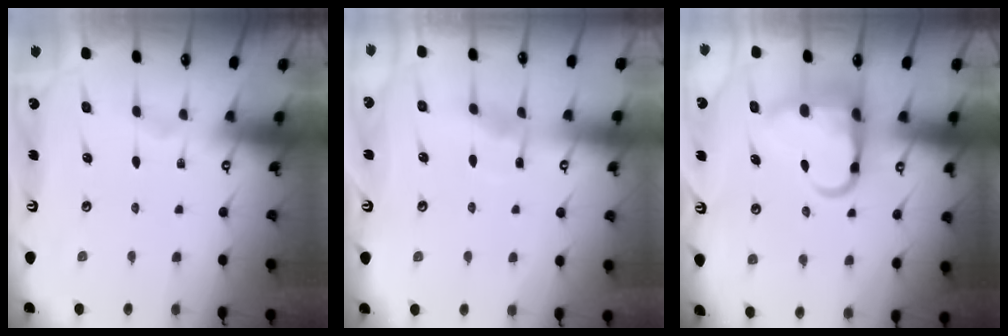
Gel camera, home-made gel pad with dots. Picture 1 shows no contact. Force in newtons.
{"total": 4.2, "press": 4.2, "slide": 0.5}
{"total": 12.2, "press": 12.1, "slide": 1.9}